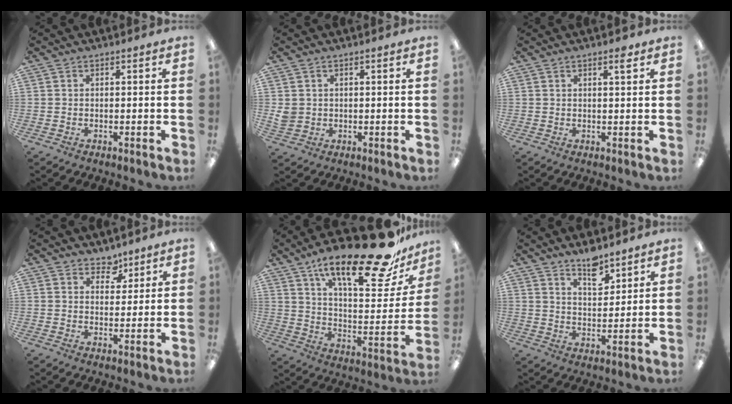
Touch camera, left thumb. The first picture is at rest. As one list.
[{"total": 2.9, "force": [0.7, 2.7, 0.7], "torque": [-0.017, 0.006, 0.014]}, {"total": 2.3, "force": [1.6, 0.3, 1.6], "torque": [-0.019, -0.004, 0.023]}, {"total": 4.6, "force": [3.6, 2.8, 0.8], "torque": [0.004, -0.022, 0.061]}, {"total": 25.6, "force": [18.3, 6.8, 16.5], "torque": [-0.247, -0.118, 0.293]}, {"total": 7.5, "force": [5.9, 3.1, 3.3], "torque": [-0.041, -0.037, 0.102]}]